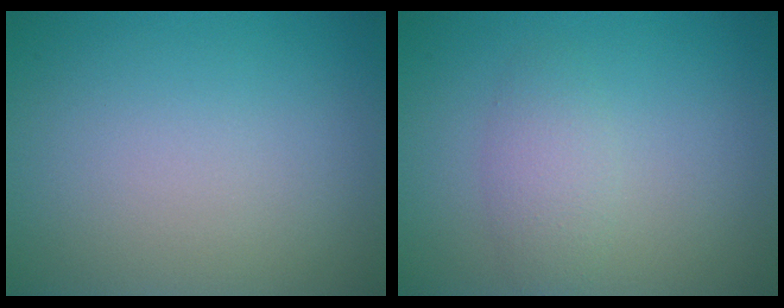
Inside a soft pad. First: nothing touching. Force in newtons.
{"total": 2.1, "press": 2.1, "slide": 0.1}